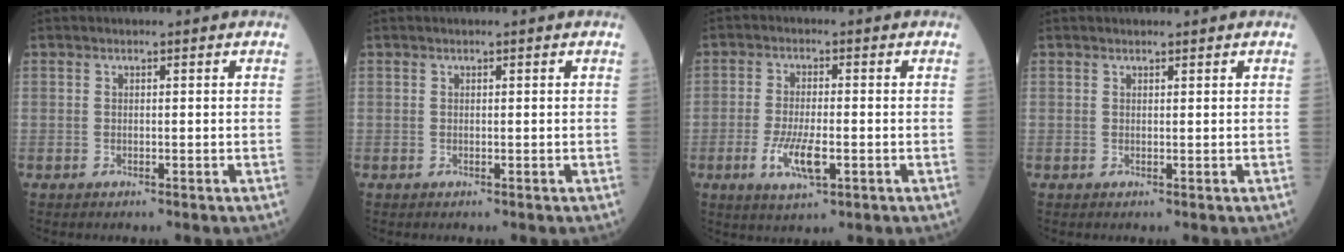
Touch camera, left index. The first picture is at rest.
{"total": 0.0}
{"total": 6.3, "force": [-2.1, 1.8, 5.6], "torque": [-0.117, -0.009, -0.035]}
{"total": 0.6, "force": [0.5, 0.1, 0.0], "torque": [-0.007, 0.000, 0.009]}